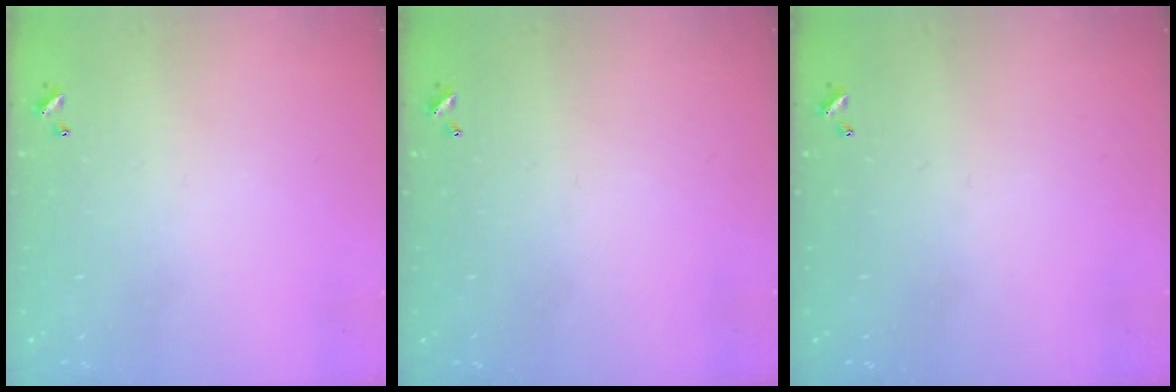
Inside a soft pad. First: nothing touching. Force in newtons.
{"total": 0.0}
{"total": 0.0}